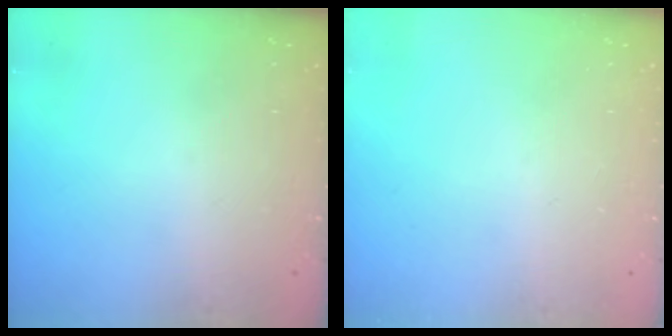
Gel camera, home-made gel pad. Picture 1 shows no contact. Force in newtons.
{"total": 0.0}